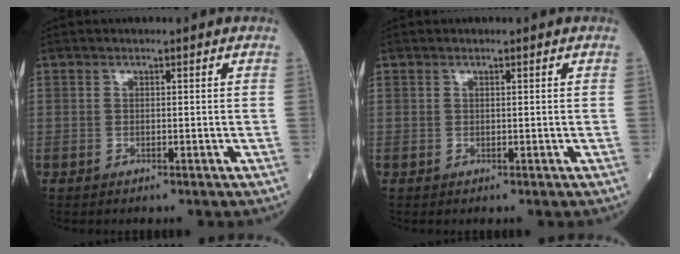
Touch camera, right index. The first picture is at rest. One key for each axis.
{"total": 0.0}